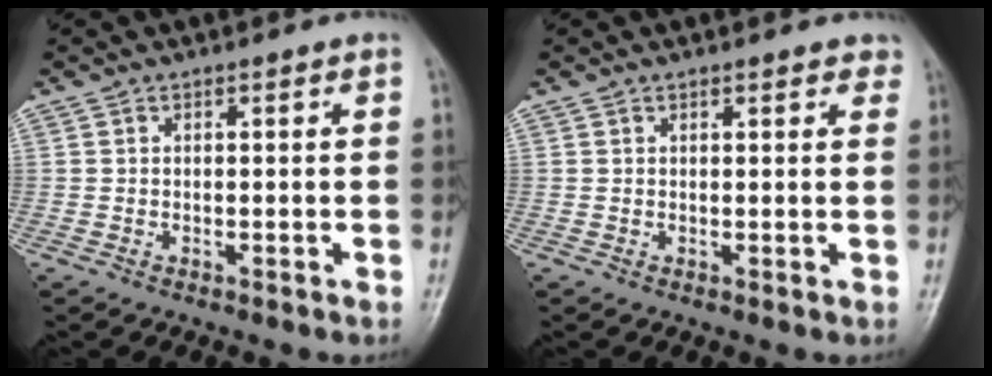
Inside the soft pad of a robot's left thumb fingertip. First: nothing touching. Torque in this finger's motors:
{"motor_torque": [-0.03, 0.06, 0.08, 0.07, 0.04]}